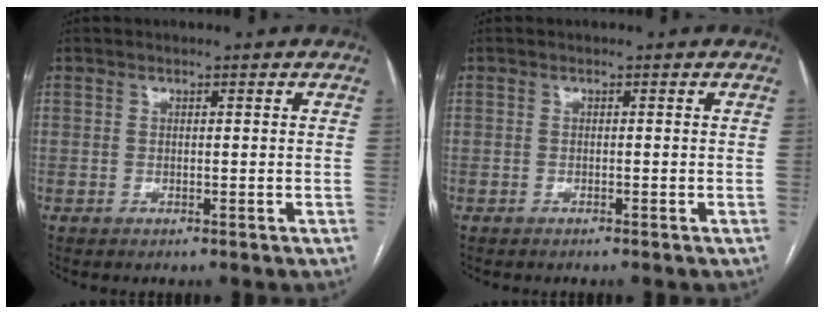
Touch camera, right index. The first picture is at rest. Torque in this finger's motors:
{"motor_torque": [-0.06, -0.02, -0.33, -0.06]}